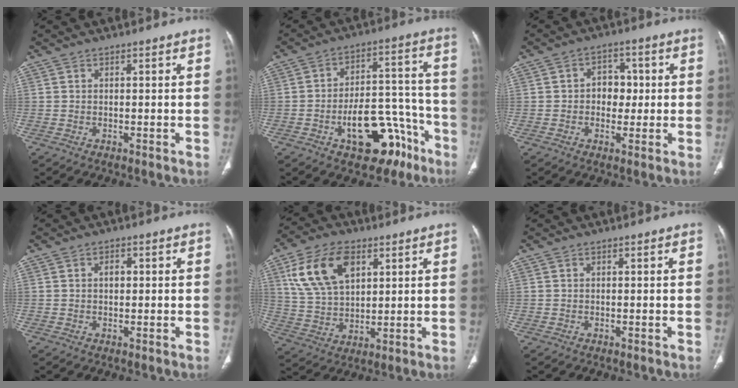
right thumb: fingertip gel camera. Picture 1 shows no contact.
{"total": 17.3, "force": [-8.8, 9.2, 11.8], "torque": [-0.122, 0.080, -0.118]}
{"total": 5.7, "force": [0.2, 4.5, 3.5], "torque": [-0.014, 0.009, -0.002]}
{"total": 1.9, "force": [0.3, 1.3, 1.3], "torque": [-0.018, 0.005, 0.005]}
{"total": 14.2, "force": [5.8, 8.5, 9.8], "torque": [-0.168, -0.011, 0.116]}
{"total": 0.0}